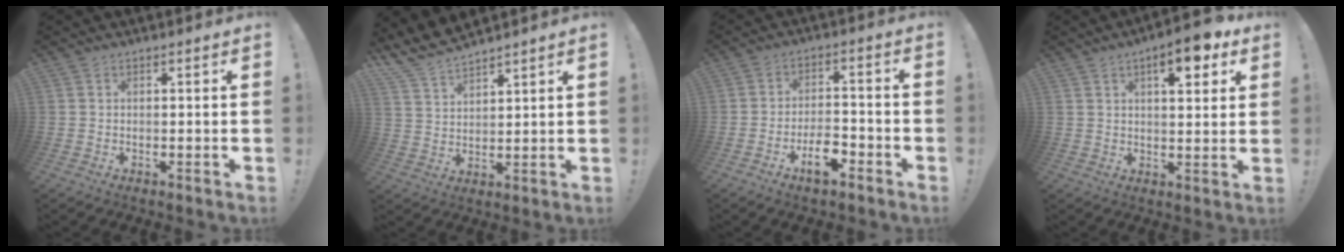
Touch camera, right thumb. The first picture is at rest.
{"total": 7.4, "force": [7.0, 1.5, 1.8], "torque": [-0.052, -0.049, 0.136]}
{"total": 9.1, "force": [-5.4, 4.2, 5.9], "torque": [-0.084, 0.034, -0.093]}
{"total": 10.1, "force": [5.4, 3.7, 7.7], "torque": [-0.089, -0.026, 0.084]}